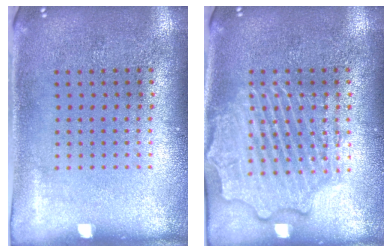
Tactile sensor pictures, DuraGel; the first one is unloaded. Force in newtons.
{"total": 3.8, "press": 3.8, "slide": 0.5}